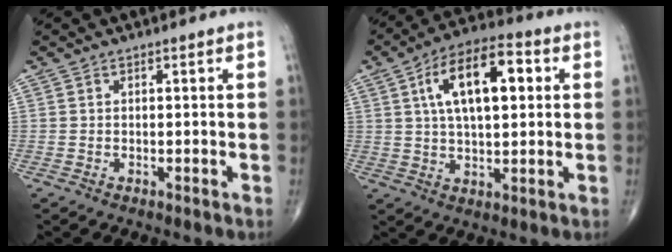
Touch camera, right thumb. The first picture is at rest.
{"total": 14.6, "force": [3.8, 6.7, 12.4], "torque": [-0.197, 0.013, 0.058]}